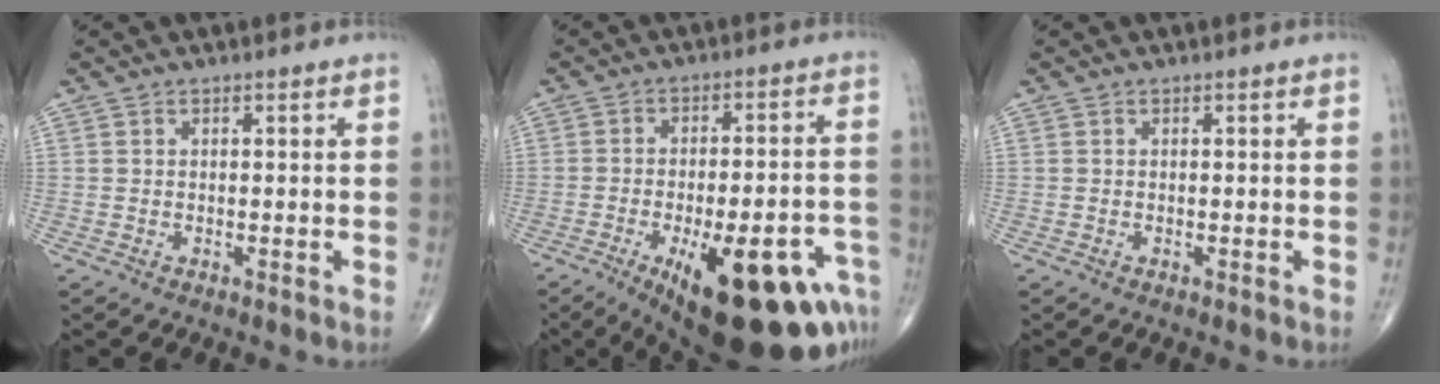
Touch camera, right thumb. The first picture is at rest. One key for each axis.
{"total": 25.2, "fx": -12.2, "fy": 9.2, "fz": 20.0, "tx": -0.196, "ty": 0.047, "tz": -0.158}
{"total": 0.0}